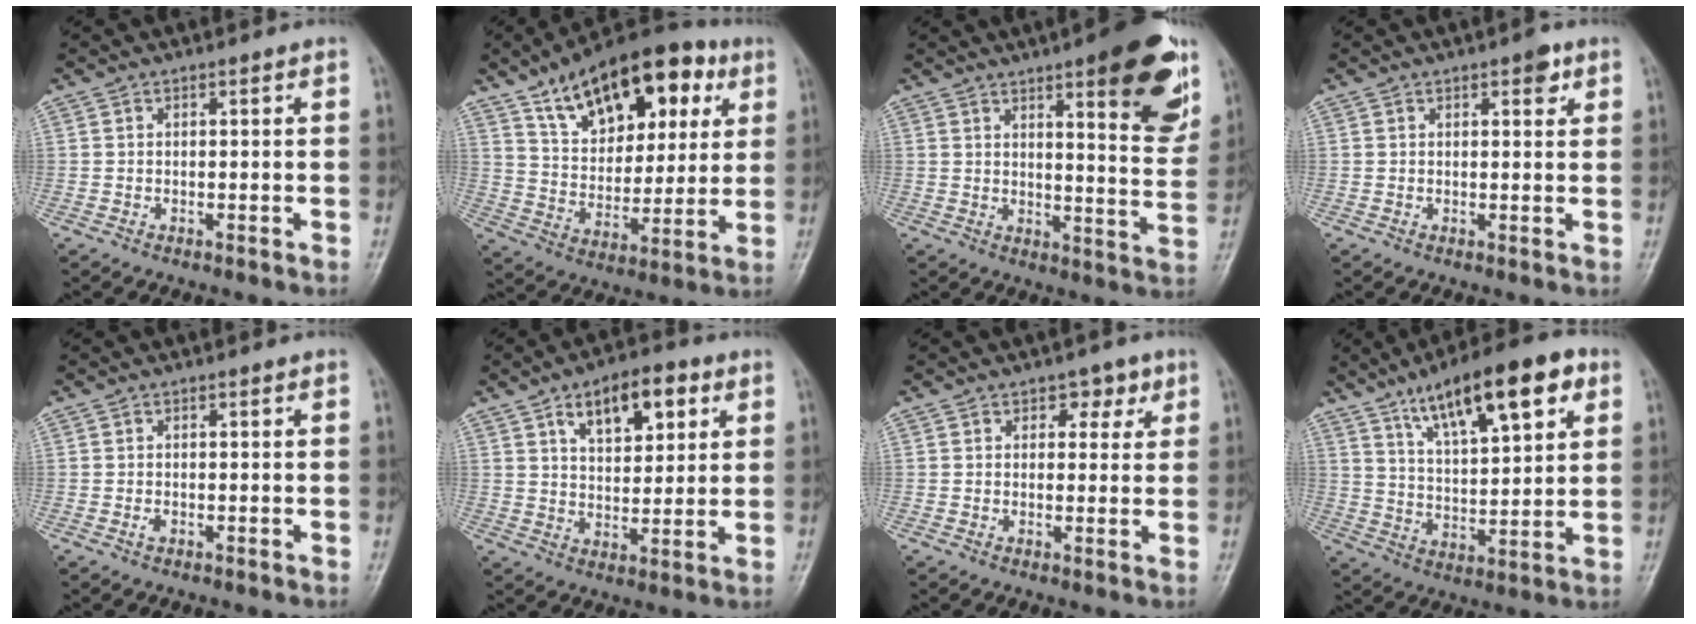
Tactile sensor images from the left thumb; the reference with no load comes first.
{"total": 22.1, "force": [10.8, 12.0, 15.1], "torque": [-0.192, -0.019, 0.176]}
{"total": 16.8, "force": [9.0, 4.4, 13.5], "torque": [-0.132, -0.045, 0.117]}
{"total": 2.5, "force": [1.4, 1.1, 1.8], "torque": [-0.014, -0.004, 0.016]}
{"total": 0.7, "force": [-0.4, 0.4, 0.3], "torque": [-0.008, -0.001, -0.008]}
{"total": 11.8, "force": [5.4, 6.1, 8.5], "torque": [-0.096, -0.013, 0.084]}
{"total": 3.9, "force": [1.9, 2.7, 2.0], "torque": [0.005, -0.006, 0.021]}
{"total": 17.7, "force": [9.3, 5.9, 13.8], "torque": [-0.190, -0.024, 0.152]}